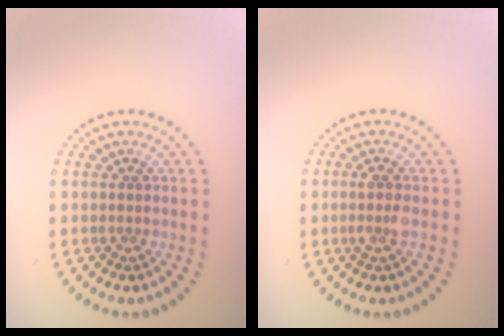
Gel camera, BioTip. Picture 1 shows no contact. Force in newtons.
{"total": 1.6, "press": 1.5, "slide": 0.7}